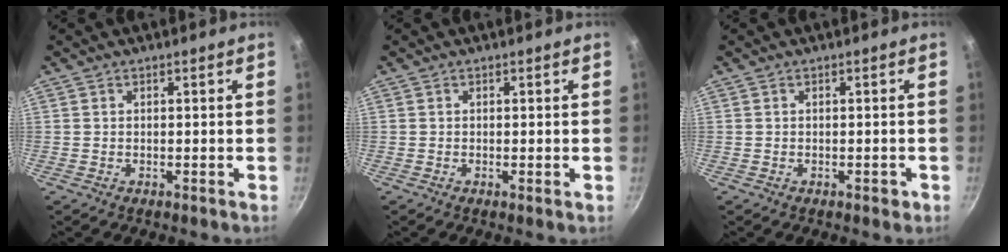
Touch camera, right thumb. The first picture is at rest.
{"total": 0.6, "force": [0.0, 0.0, 0.6], "torque": [-0.011, -0.004, -0.001]}
{"total": 0.9, "force": [-0.4, 0.5, 0.7], "torque": [-0.005, -0.001, -0.005]}